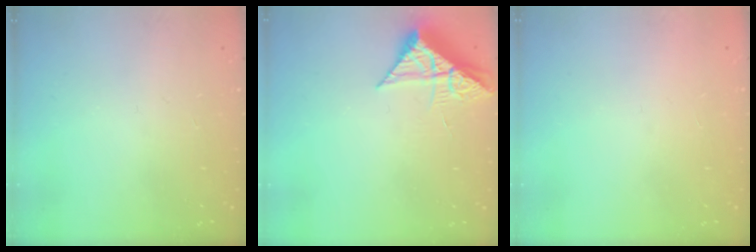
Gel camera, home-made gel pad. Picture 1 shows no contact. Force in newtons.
{"total": 7.6, "press": 7.6, "slide": 0.4}
{"total": 1.6, "press": 1.6, "slide": 0.1}